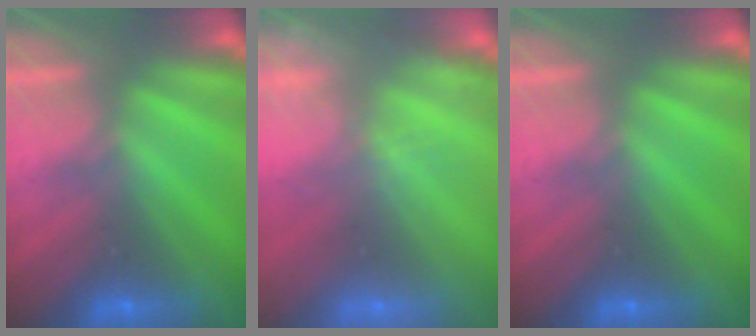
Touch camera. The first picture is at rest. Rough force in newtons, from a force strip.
{"total": 1.7}
{"total": 0.0}